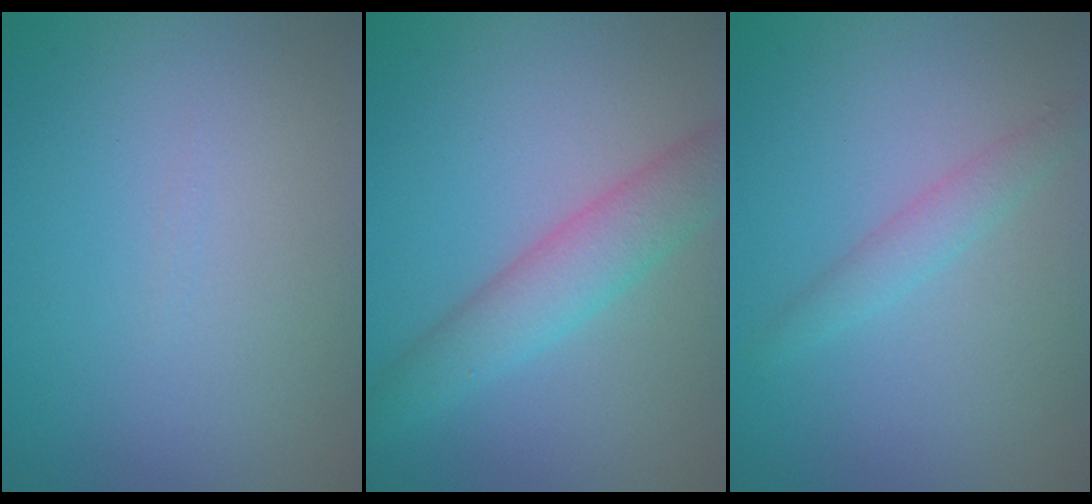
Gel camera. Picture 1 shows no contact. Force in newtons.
{"total": 4.1, "press": 4.1, "slide": 0.2}
{"total": 1.7, "press": 1.7, "slide": 0.1}